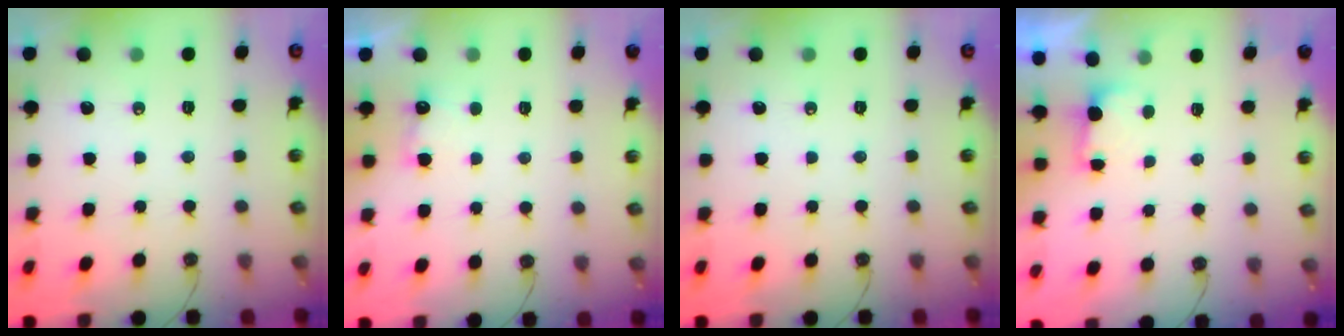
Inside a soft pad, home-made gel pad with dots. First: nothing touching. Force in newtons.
{"total": 4.9, "press": 4.8, "slide": 1.0}
{"total": 0.0}
{"total": 2.2, "press": 2.0, "slide": 0.9}